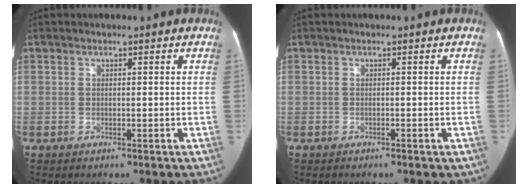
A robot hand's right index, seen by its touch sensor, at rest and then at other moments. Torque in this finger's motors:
{"motor_torque": [0.04, 0.00, -0.03, 0.00]}